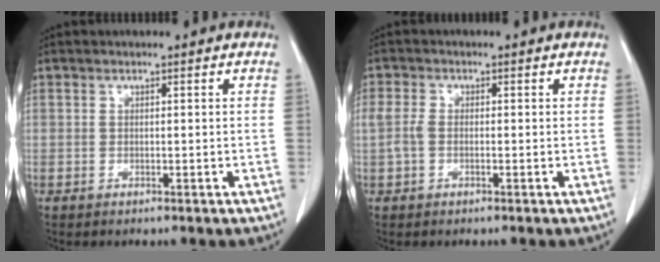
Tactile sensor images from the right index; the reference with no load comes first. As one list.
[{"total": 2.3, "force": [-0.2, 1.4, 1.9], "torque": [-0.055, 0.008, -0.008]}]